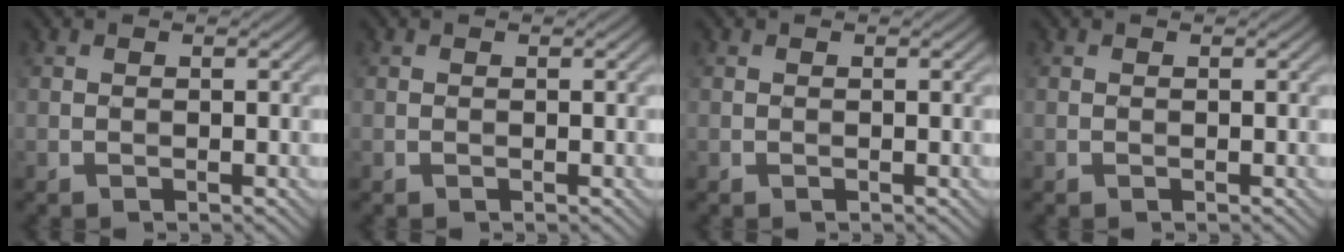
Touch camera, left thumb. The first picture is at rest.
{"total": 0.0}
{"total": 0.0}
{"total": 0.0}